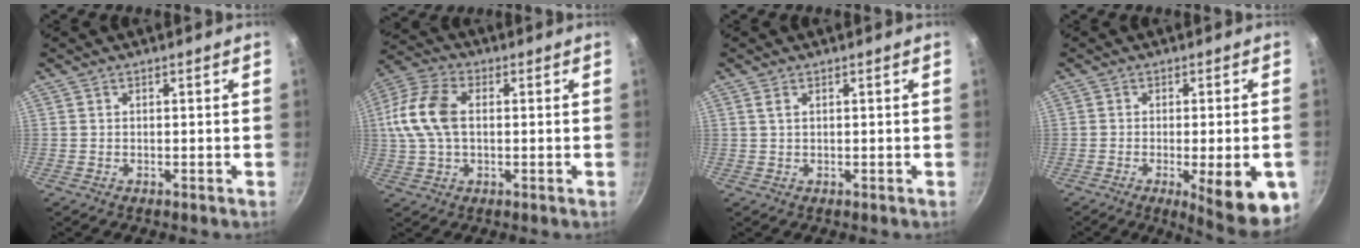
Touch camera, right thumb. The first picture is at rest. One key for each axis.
{"total": 12.6, "fx": 1.2, "fy": 7.7, "fz": 9.9, "tx": -0.198, "ty": 0.021, "tz": 0.010}
{"total": 0.9, "fx": 0.5, "fy": 0.4, "fz": 0.7, "tx": -0.014, "ty": 0.001, "tz": 0.010}
{"total": 12.5, "fx": -4.2, "fy": 3.0, "fz": 11.4, "tx": -0.131, "ty": 0.002, "tz": -0.050}